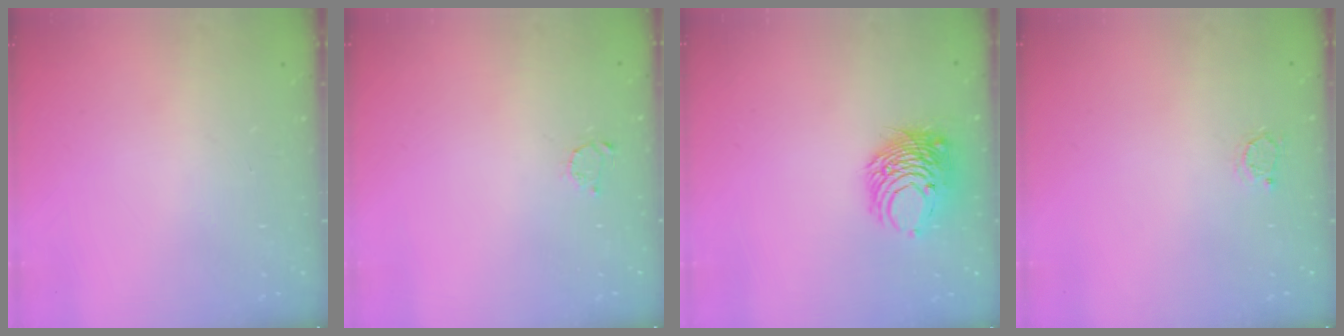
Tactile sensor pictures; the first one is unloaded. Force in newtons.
{"total": 2.1, "press": 2.1, "slide": 0.3}
{"total": 8.4, "press": 8.4, "slide": 0.3}
{"total": 2.0, "press": 2.0, "slide": 0.4}